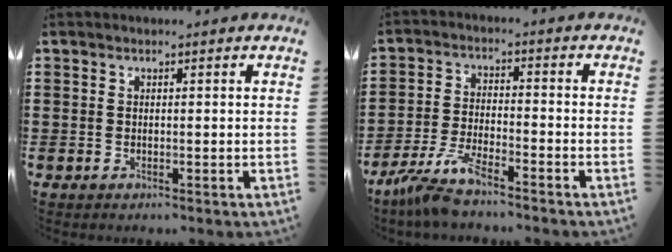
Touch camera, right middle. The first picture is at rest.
{"total": 6.4, "force": [-5.4, 0.7, 3.5], "torque": [-0.089, -0.014, -0.108]}